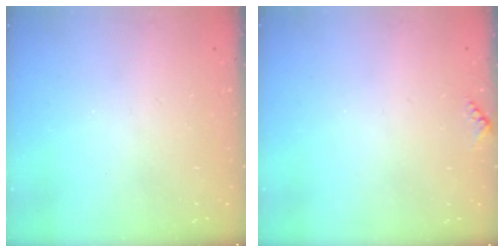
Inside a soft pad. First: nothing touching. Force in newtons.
{"total": 4.4, "press": 4.2, "slide": 1.5}